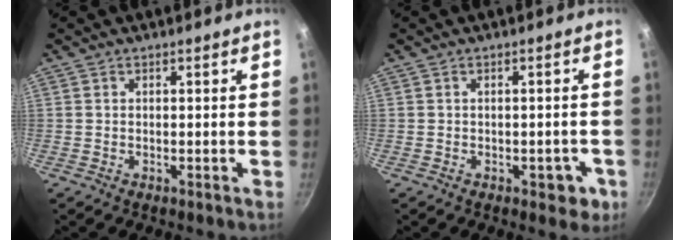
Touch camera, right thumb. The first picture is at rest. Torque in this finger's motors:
{"motor_torque": [-0.22, 0.10, -0.20, 0.11, 0.05]}